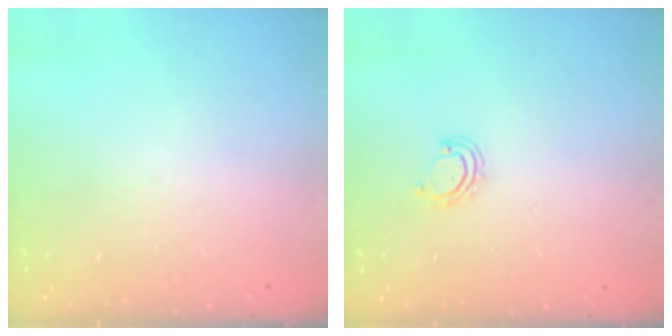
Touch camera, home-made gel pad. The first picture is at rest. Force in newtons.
{"total": 3.2, "press": 3.1, "slide": 0.2}